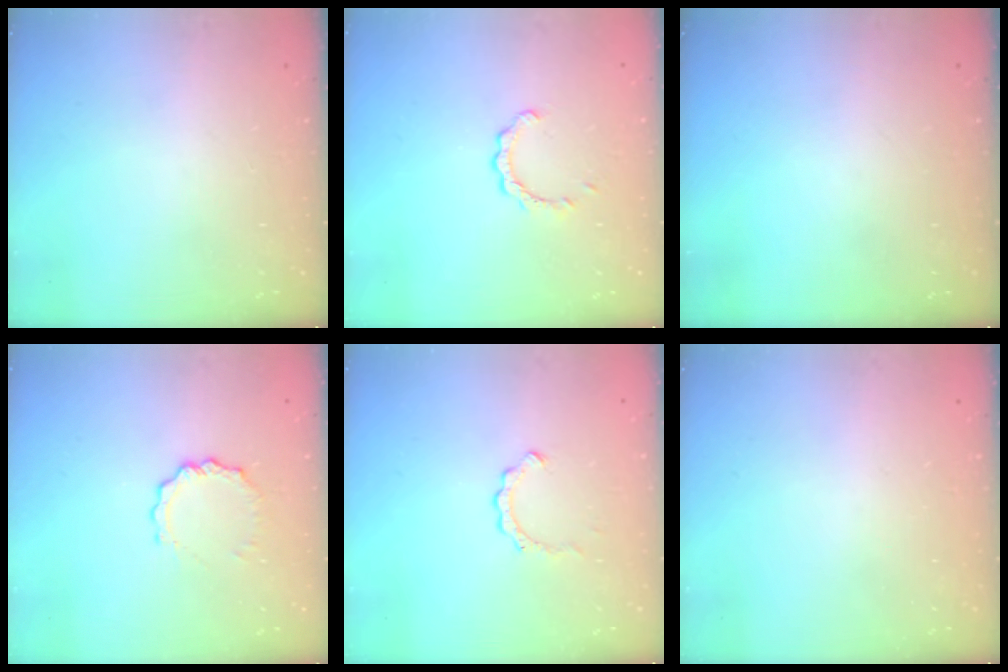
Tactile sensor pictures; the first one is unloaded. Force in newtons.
{"total": 2.8, "press": 2.7, "slide": 0.4}
{"total": 0.0}
{"total": 4.5, "press": 4.4, "slide": 0.5}
{"total": 2.4, "press": 2.4, "slide": 0.2}
{"total": 1.6, "press": 1.6, "slide": 0.1}